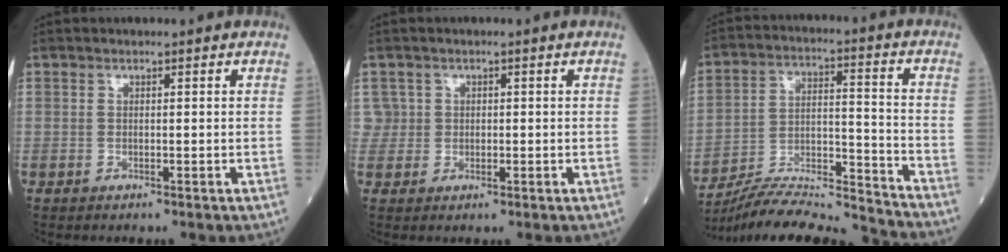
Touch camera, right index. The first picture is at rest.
{"total": 2.4, "force": [0.6, 2.3, -0.1], "torque": [0.017, 0.007, 0.006]}
{"total": 18.2, "force": [-17.6, -0.6, 4.5], "torque": [-0.091, 0.015, -0.288]}